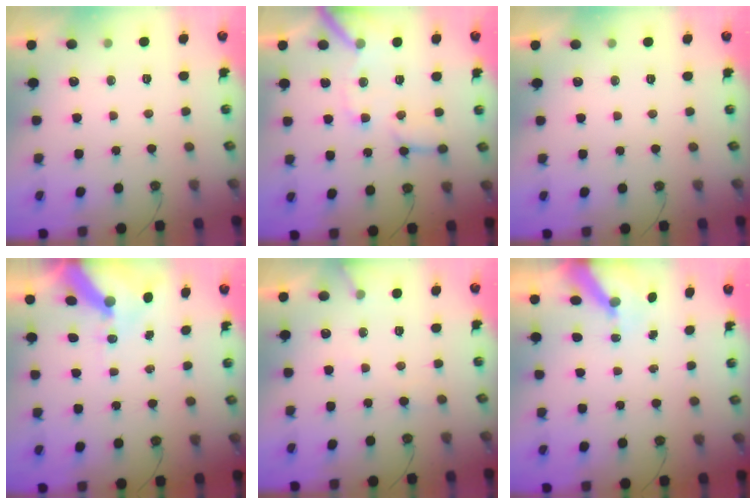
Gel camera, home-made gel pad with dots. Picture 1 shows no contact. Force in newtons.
{"total": 11.1, "press": 11.0, "slide": 1.7}
{"total": 0.0}
{"total": 11.1, "press": 11.1, "slide": 1.4}
{"total": 7.4, "press": 7.3, "slide": 0.4}
{"total": 7.5, "press": 7.5, "slide": 0.9}